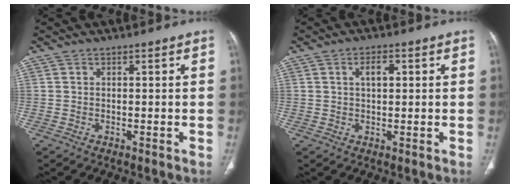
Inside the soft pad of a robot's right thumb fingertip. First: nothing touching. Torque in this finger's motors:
{"motor_torque": [-0.04, 0.31, 0.23, -0.07, 0.03]}